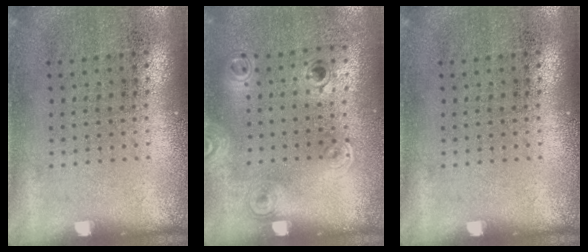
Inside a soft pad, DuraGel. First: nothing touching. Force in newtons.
{"total": 1.1, "press": 0.8, "slide": 0.7}
{"total": 0.0}